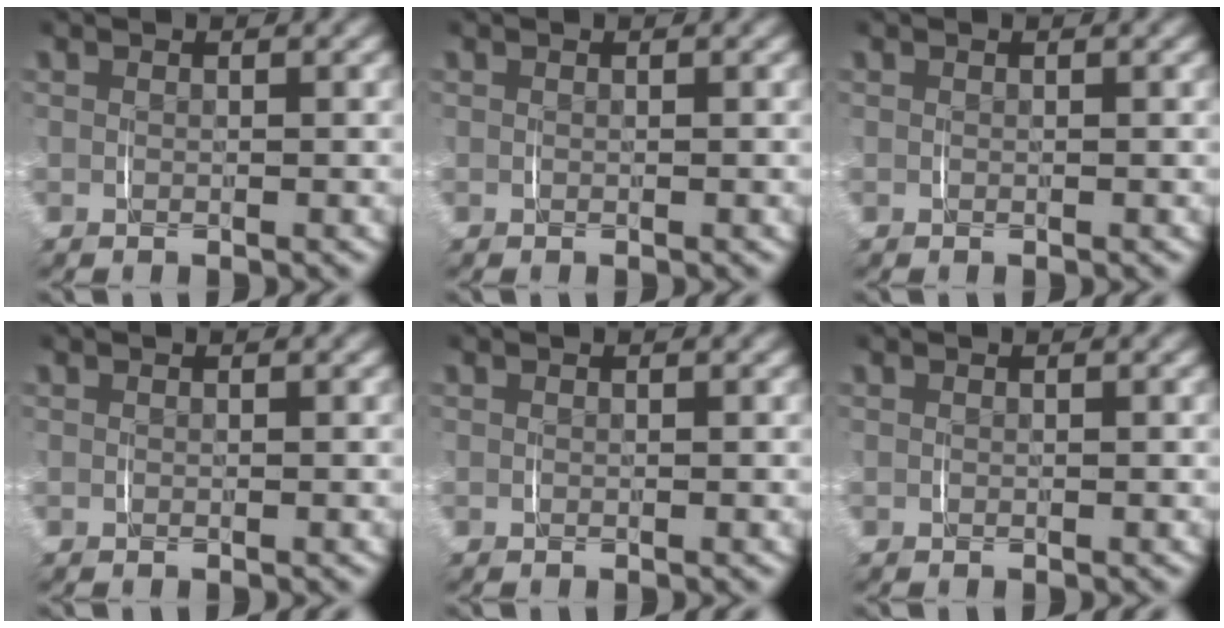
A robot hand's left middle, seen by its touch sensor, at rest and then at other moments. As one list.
[{"total": 0.0}, {"total": 0.0}, {"total": 0.0}, {"total": 0.0}, {"total": 0.0}]